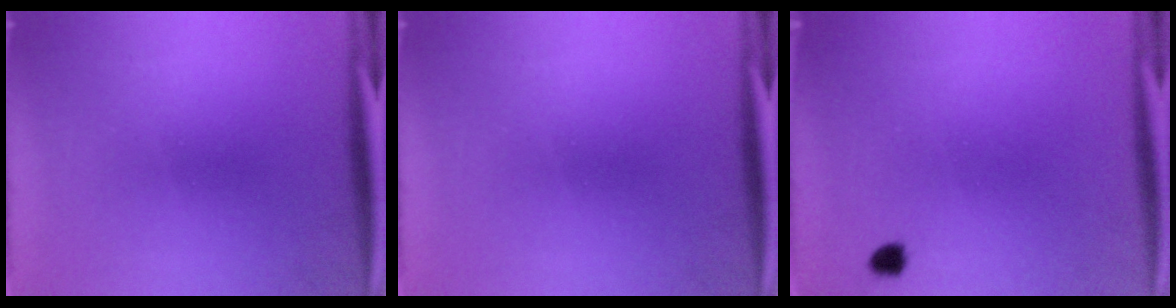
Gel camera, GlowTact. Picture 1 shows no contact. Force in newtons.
{"total": 0.0}
{"total": 1.4}